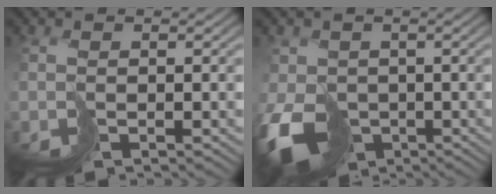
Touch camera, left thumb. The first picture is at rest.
{"total": 8.8, "force": [-3.5, 6.7, 4.6], "torque": [-0.110, -0.034, -0.059]}